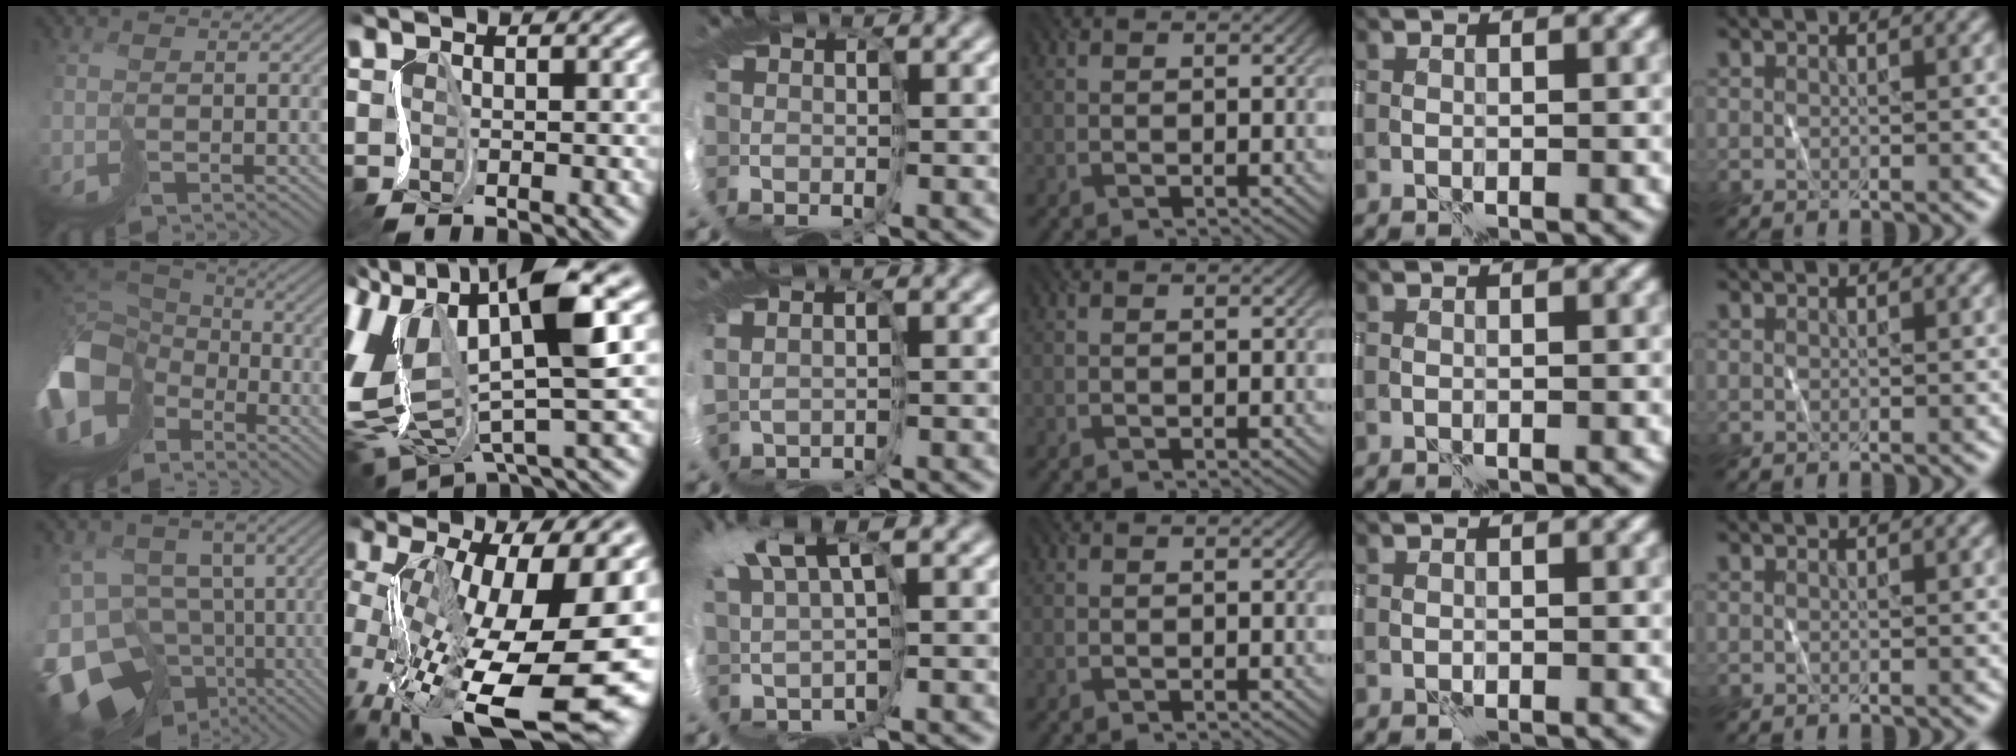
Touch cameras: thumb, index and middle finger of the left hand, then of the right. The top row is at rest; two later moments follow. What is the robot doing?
{"motion": "cut", "object": "tissue"}